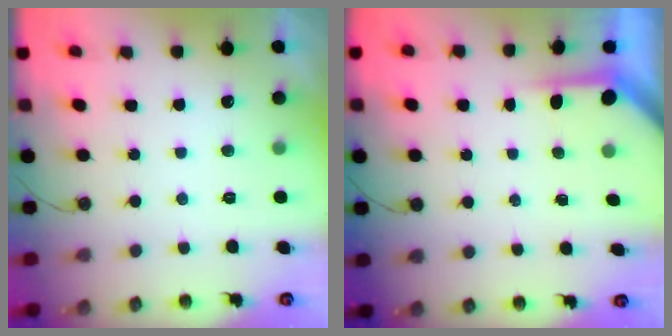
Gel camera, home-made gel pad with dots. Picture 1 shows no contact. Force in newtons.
{"total": 3.7, "press": 3.7, "slide": 0.3}